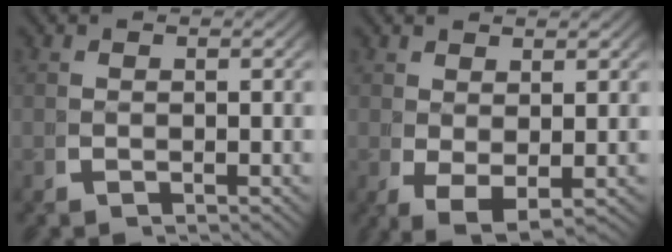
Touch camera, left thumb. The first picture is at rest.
{"total": 3.3, "force": [-0.6, 2.0, 2.5], "torque": [-0.058, -0.028, 0.012]}